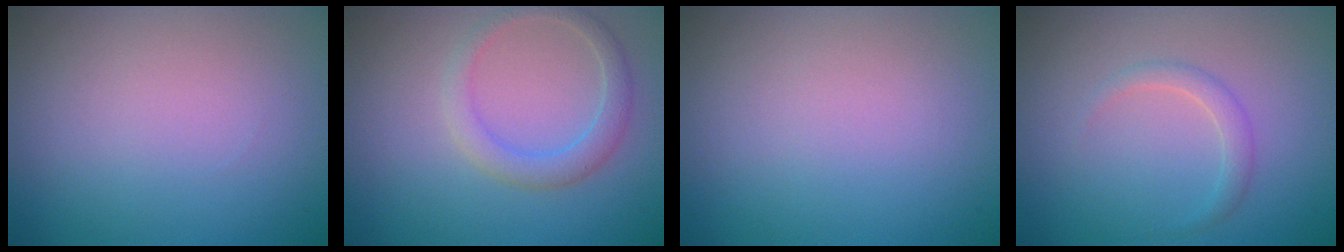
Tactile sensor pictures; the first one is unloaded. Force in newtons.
{"total": 2.3, "press": 2.3, "slide": 0.2}
{"total": 0.0}
{"total": 1.4, "press": 1.4, "slide": 0.1}